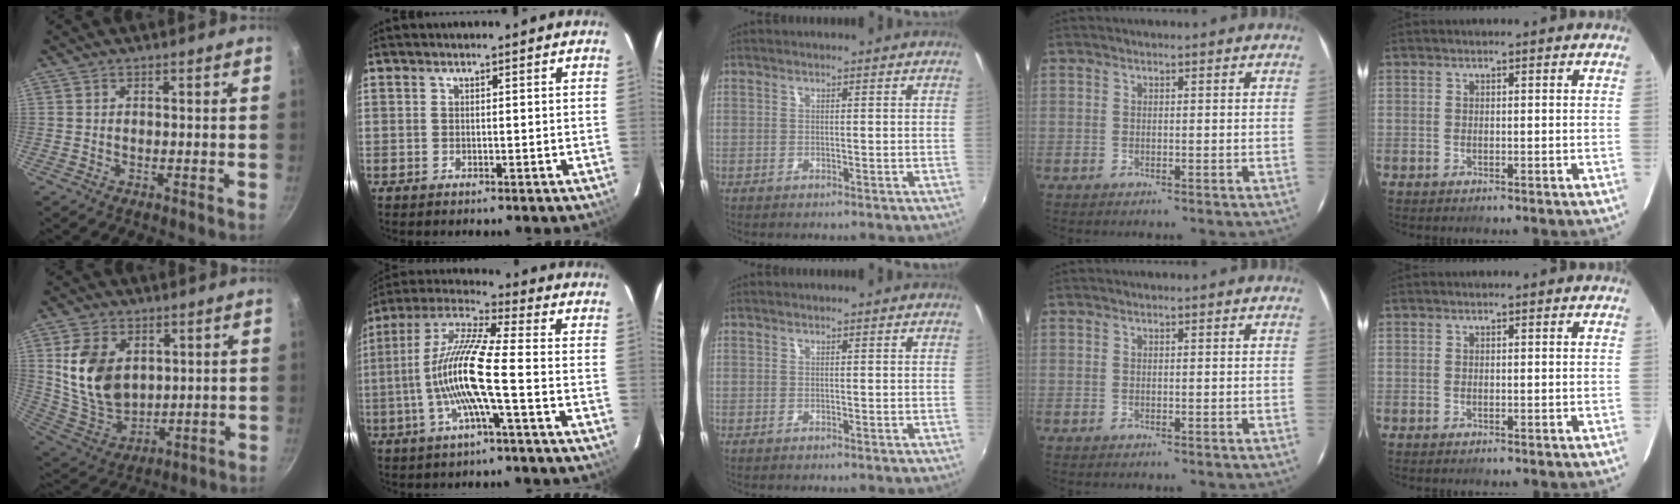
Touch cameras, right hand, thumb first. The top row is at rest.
{"thumb": {"total": 14.6, "force": [3.4, 10.3, 9.8], "torque": [-0.159, -0.028, 0.080]}, "index": {"total": 13.4, "force": [-3.2, 0.8, 13.0], "torque": [-0.254, 0.002, -0.065]}}